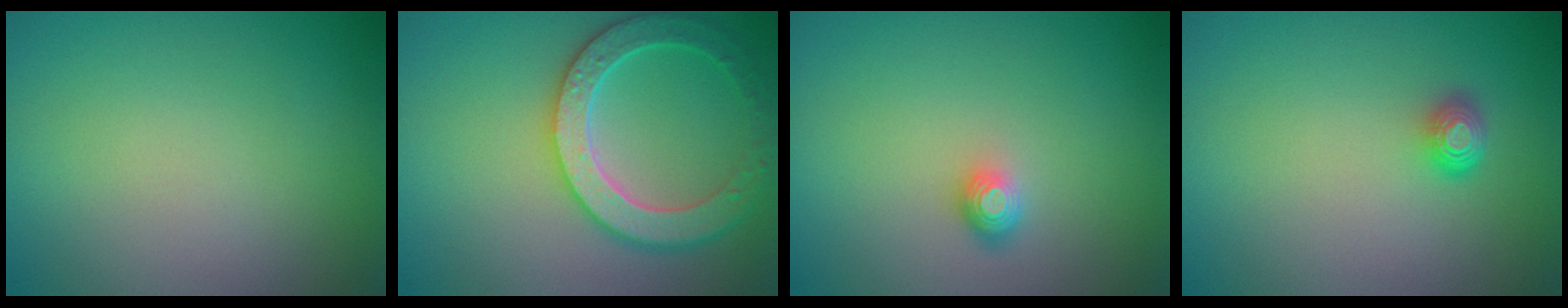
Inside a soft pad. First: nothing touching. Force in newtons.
{"total": 4.7, "press": 4.6, "slide": 1.2}
{"total": 1.5, "press": 1.1, "slide": 1.0}
{"total": 1.6, "press": 1.3, "slide": 0.9}